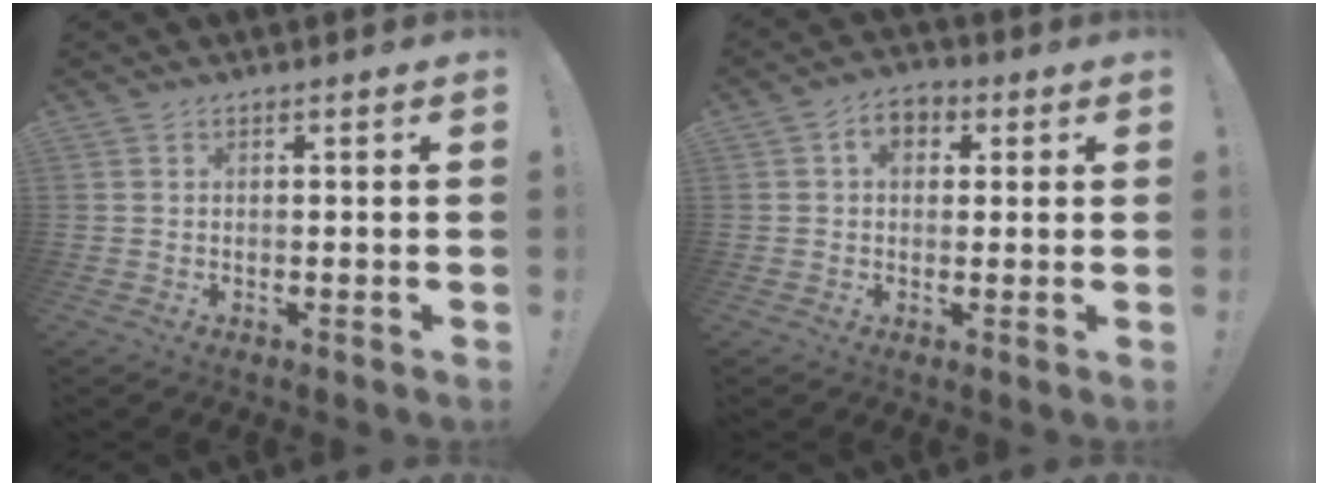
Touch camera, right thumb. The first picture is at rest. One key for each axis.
{"total": 5.6, "fx": 1.5, "fy": 4.2, "fz": 3.4, "tx": -0.053, "ty": 0.008, "tz": 0.027}